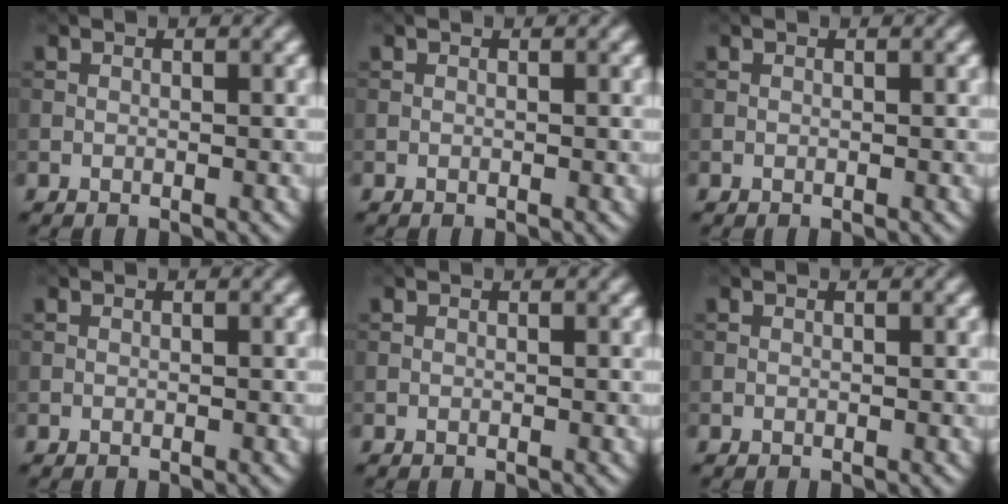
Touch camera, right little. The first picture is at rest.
{"total": 0.0}
{"total": 0.0}
{"total": 0.0}
{"total": 0.0}
{"total": 0.0}